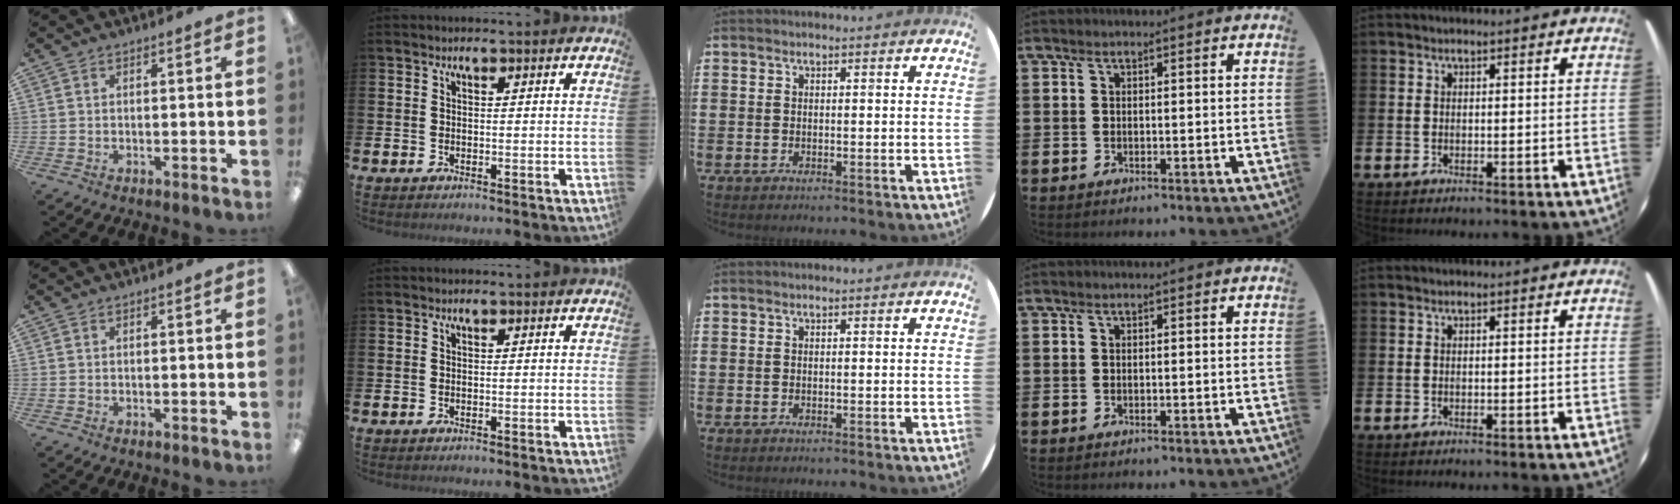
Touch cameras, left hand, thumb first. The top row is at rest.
{}